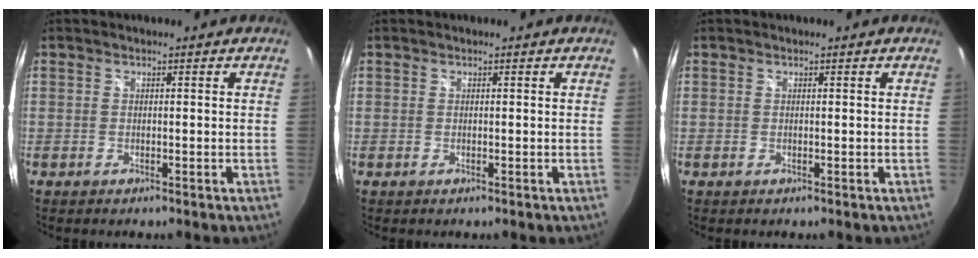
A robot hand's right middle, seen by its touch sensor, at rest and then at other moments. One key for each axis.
{"total": 0.0}
{"total": 0.0}